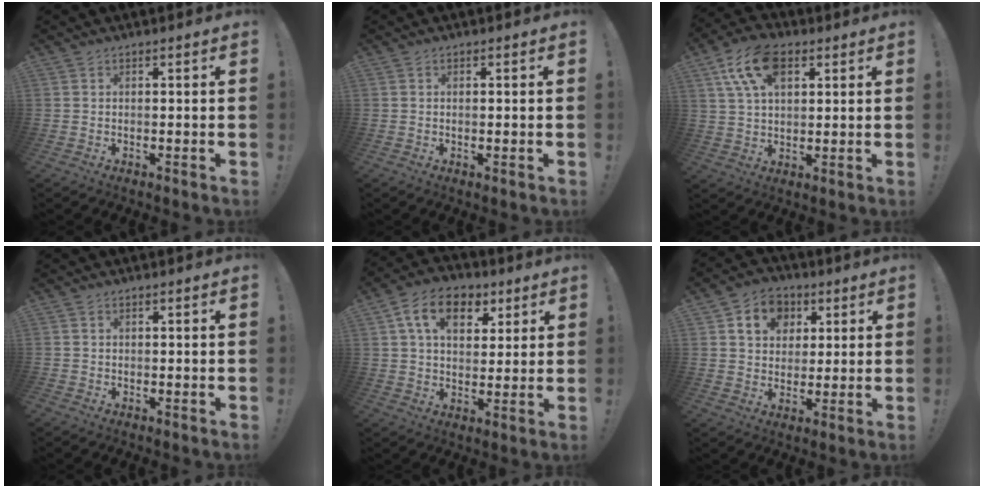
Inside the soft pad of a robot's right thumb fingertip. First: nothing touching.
{"total": 0.7, "force": [0.1, -0.1, 0.7], "torque": [-0.008, -0.002, -0.001]}
{"total": 13.9, "force": [6.0, 8.2, 9.5], "torque": [-0.170, -0.008, 0.113]}
{"total": 0.7, "force": [-0.3, 0.6, -0.2], "torque": [-0.001, 0.003, -0.005]}
{"total": 13.2, "force": [5.3, 9.2, 7.9], "torque": [-0.121, -0.007, 0.100]}
{"total": 11.1, "force": [4.3, 9.2, 4.6], "torque": [-0.069, -0.012, 0.085]}